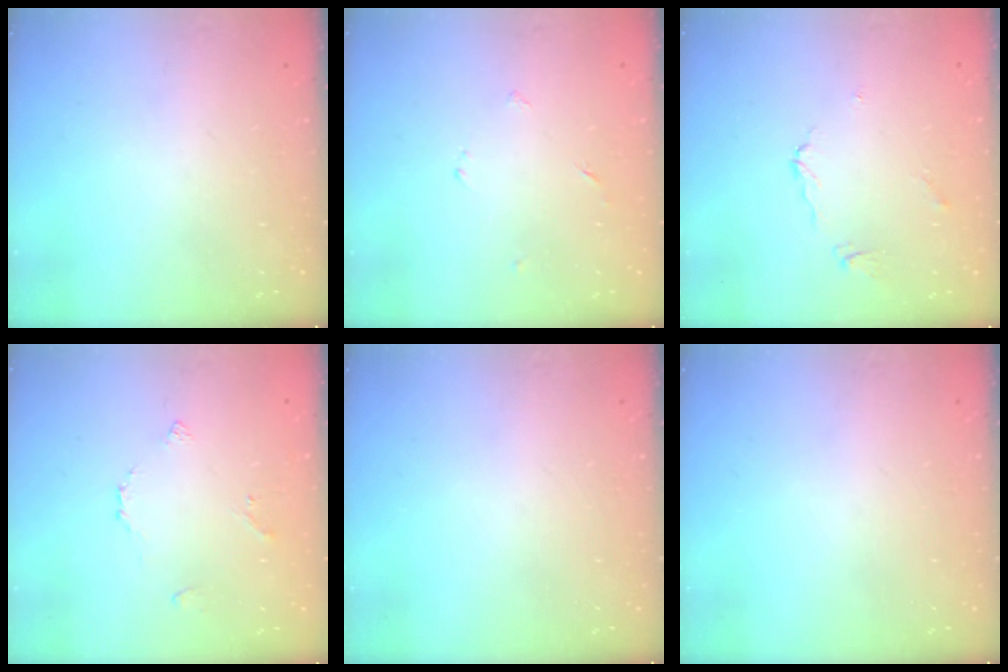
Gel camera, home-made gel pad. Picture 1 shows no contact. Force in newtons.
{"total": 2.7, "press": 2.7, "slide": 0.3}
{"total": 4.2, "press": 4.2, "slide": 0.7}
{"total": 3.6, "press": 3.5, "slide": 0.8}
{"total": 0.0}
{"total": 0.0}